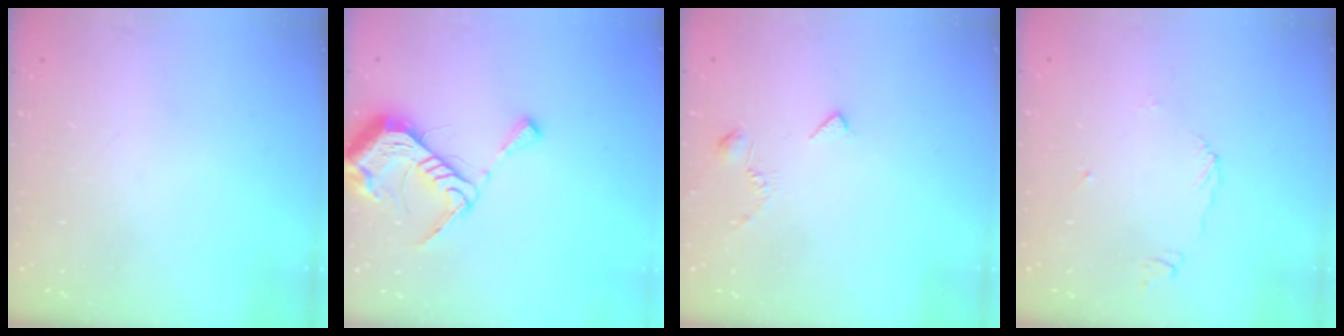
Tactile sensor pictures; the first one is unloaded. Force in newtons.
{"total": 12.0, "press": 12.0, "slide": 1.3}
{"total": 3.0, "press": 2.9, "slide": 0.7}
{"total": 5.5, "press": 5.5, "slide": 0.1}